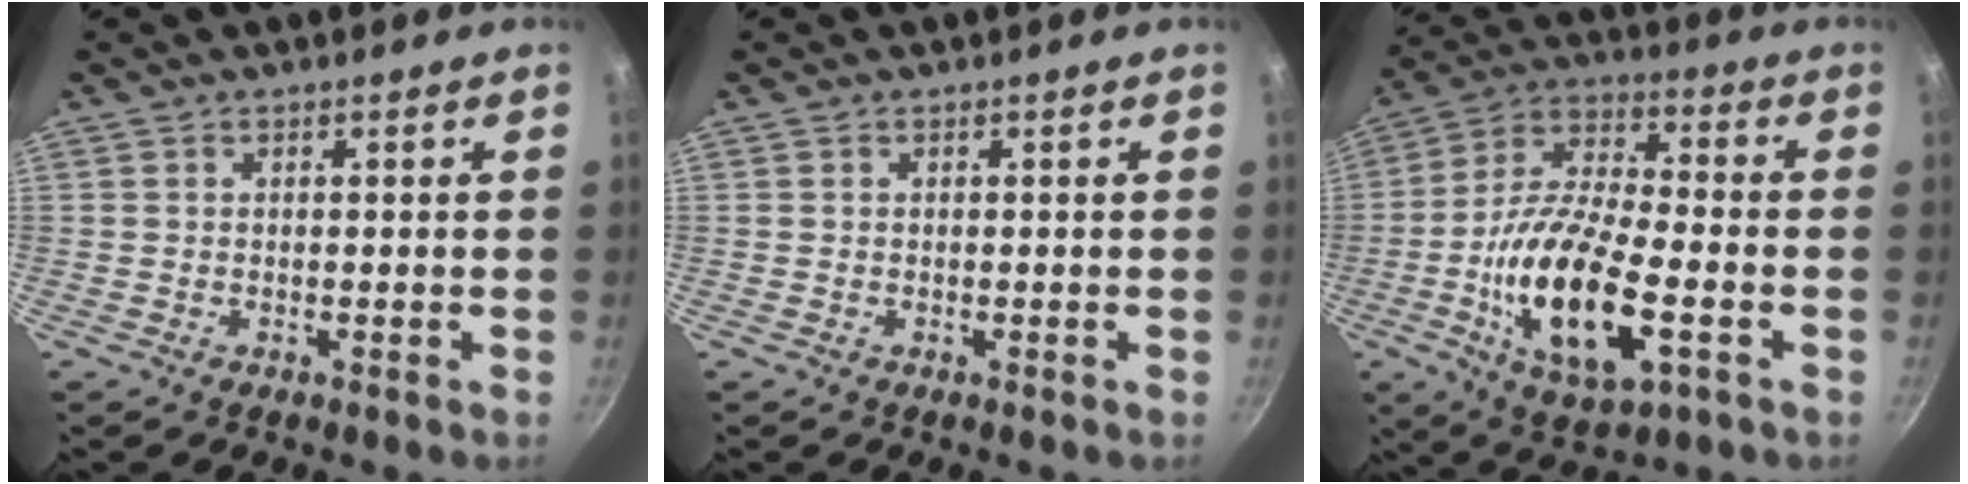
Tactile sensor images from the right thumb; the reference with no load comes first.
{"total": 0.0}
{"total": 19.3, "force": [-5.4, 7.8, 16.9], "torque": [-0.316, 0.020, -0.104]}